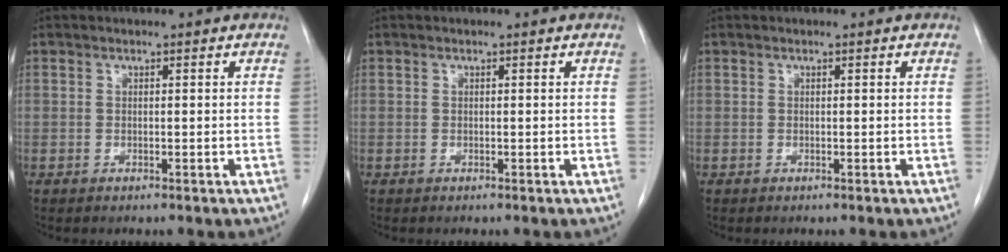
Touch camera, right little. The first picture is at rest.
{"total": 0.0}
{"total": 0.0}